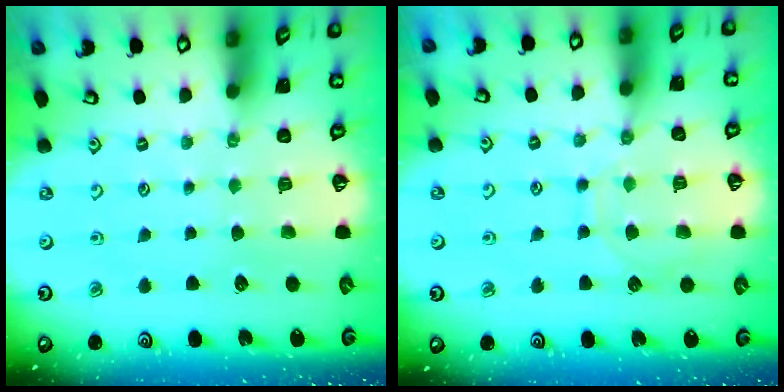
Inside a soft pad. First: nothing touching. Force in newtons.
{"total": 8.6, "press": 8.6, "slide": 0.6}